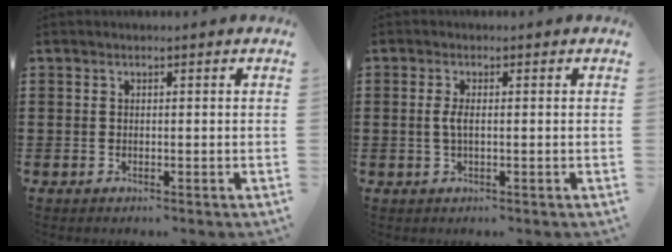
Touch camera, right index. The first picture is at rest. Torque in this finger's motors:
{"motor_torque": [0.96, 1.00, 0.28, 0.08]}